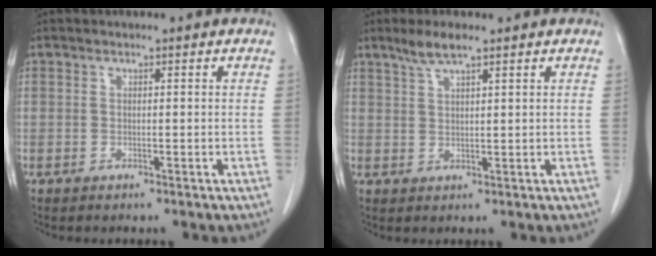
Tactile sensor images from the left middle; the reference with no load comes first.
{"total": 3.8, "force": [2.8, 0.4, 2.5], "torque": [-0.057, 0.004, 0.058]}